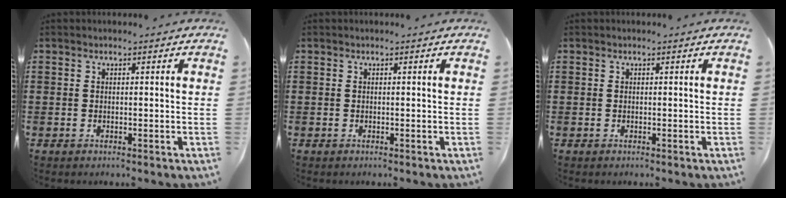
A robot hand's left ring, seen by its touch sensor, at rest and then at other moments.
{"total": 0.0}
{"total": 0.0}